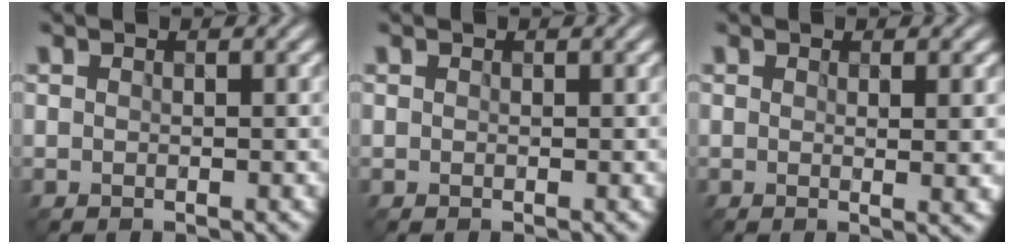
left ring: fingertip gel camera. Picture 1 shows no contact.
{"total": 0.0}
{"total": 3.4, "force": [0.3, 0.9, 3.2], "torque": [-0.037, -0.001, 0.003]}